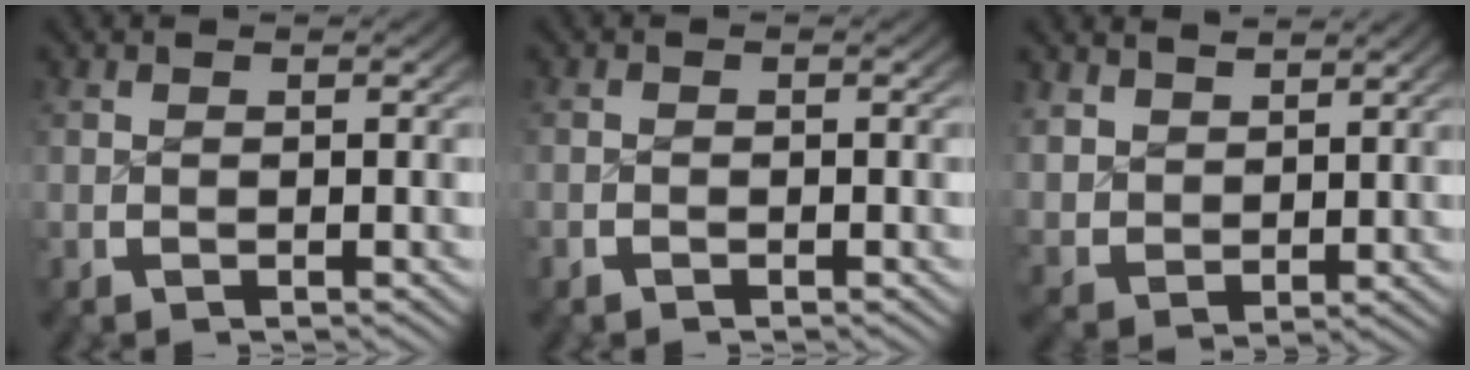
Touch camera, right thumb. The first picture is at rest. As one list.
[{"total": 0.6, "force": [-0.6, 0.2, 0.0], "torque": [0.002, -0.002, -0.014]}, {"total": 3.5, "force": [2.3, 2.3, 1.3], "torque": [-0.035, -0.014, 0.057]}]